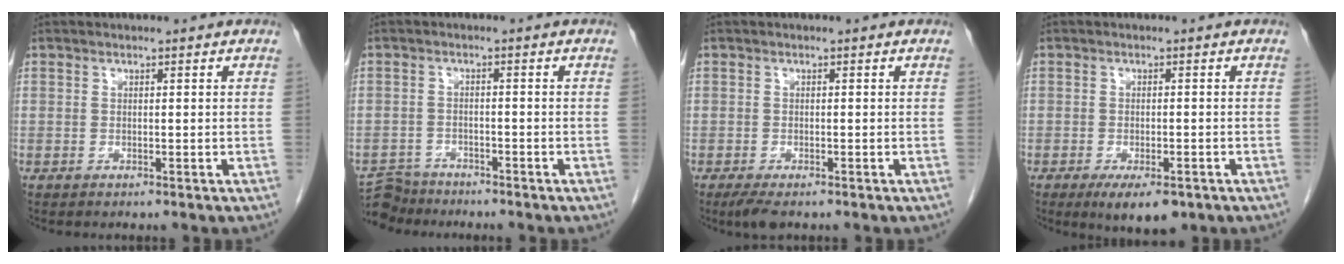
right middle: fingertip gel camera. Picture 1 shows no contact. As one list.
[{"total": 4.6, "force": [-4.4, 1.3, -0.6], "torque": [0.016, -0.005, -0.080]}, {"total": 2.8, "force": [-1.8, 1.0, 1.8], "torque": [-0.036, -0.007, -0.028]}, {"total": 6.3, "force": [-3.9, 2.3, 4.4], "torque": [-0.062, -0.009, -0.054]}]